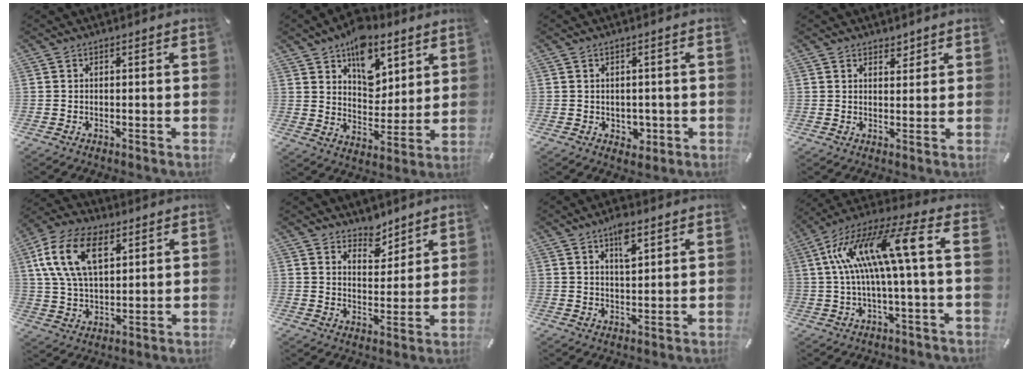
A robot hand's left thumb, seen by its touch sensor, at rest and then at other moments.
{"total": 12.9, "force": [7.8, 8.5, 5.6], "torque": [-0.072, -0.052, 0.142]}
{"total": 3.0, "force": [-0.5, 2.6, 1.3], "torque": [-0.007, -0.003, -0.012]}
{"total": 2.4, "force": [1.8, 1.6, 0.3], "torque": [0.006, -0.009, 0.031]}
{"total": 14.5, "force": [5.7, 8.5, 10.3], "torque": [-0.243, 0.006, 0.102]}
{"total": 6.1, "force": [5.2, 3.3, -0.2], "torque": [0.010, -0.041, 0.094]}
{"total": 5.7, "force": [3.2, 2.3, 4.1], "torque": [-0.064, -0.007, 0.051]}
{"total": 16.9, "force": [3.3, 3.1, 16.2], "torque": [-0.333, -0.011, 0.039]}